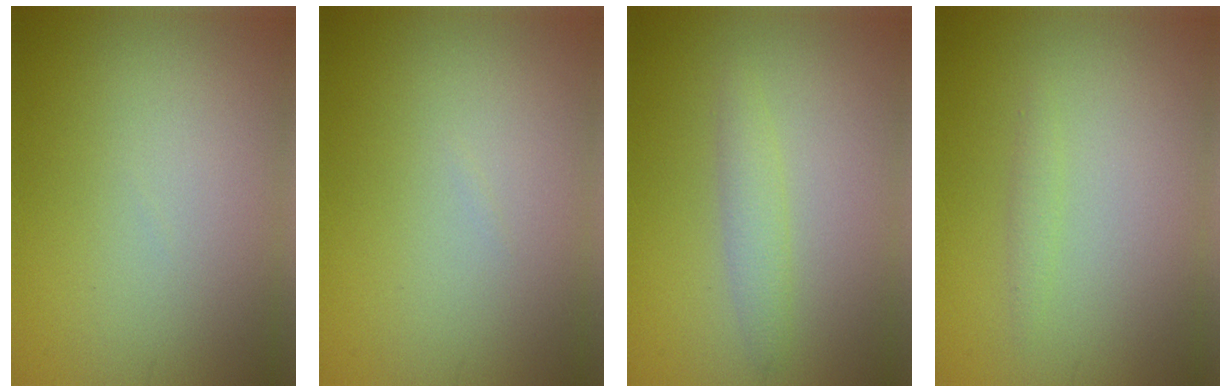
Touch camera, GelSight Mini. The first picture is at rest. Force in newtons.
{"total": 0.0}
{"total": 1.8, "press": 1.8, "slide": 0.1}
{"total": 0.8, "press": 0.8, "slide": 0.1}